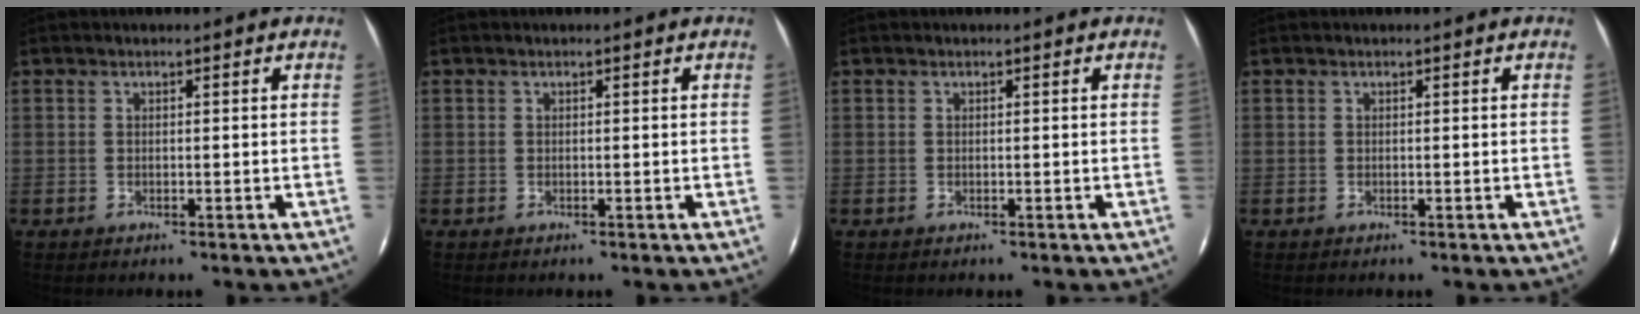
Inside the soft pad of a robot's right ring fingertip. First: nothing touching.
{"total": 0.0}
{"total": 0.0}
{"total": 0.0}